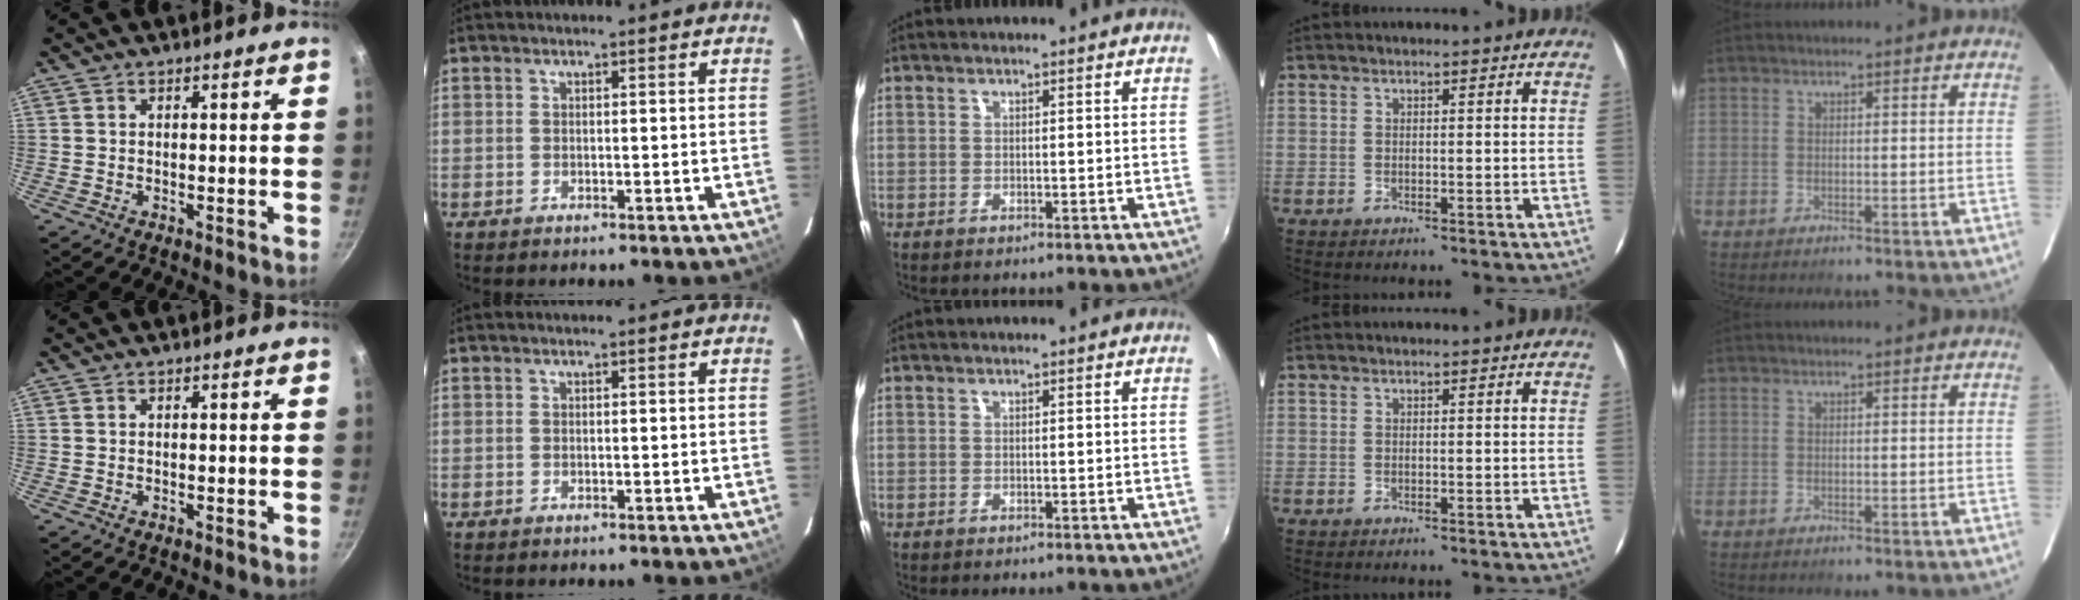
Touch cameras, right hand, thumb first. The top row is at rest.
{}